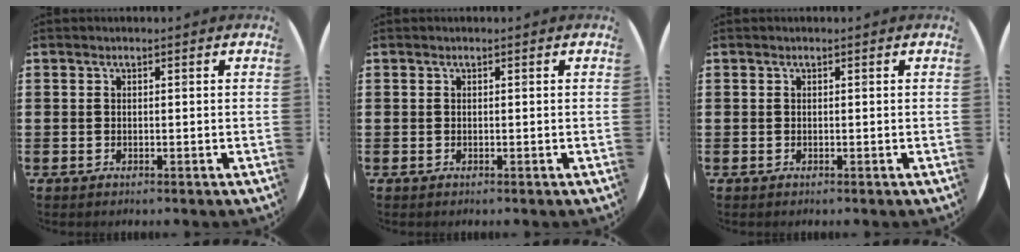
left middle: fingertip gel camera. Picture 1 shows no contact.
{"total": 0.0}
{"total": 0.0}